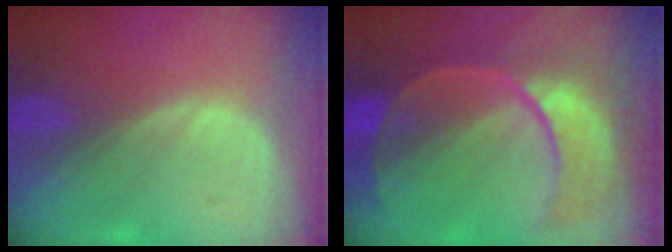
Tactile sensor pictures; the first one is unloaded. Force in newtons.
{"total": 11.0, "press": 9.3, "slide": 6.0}